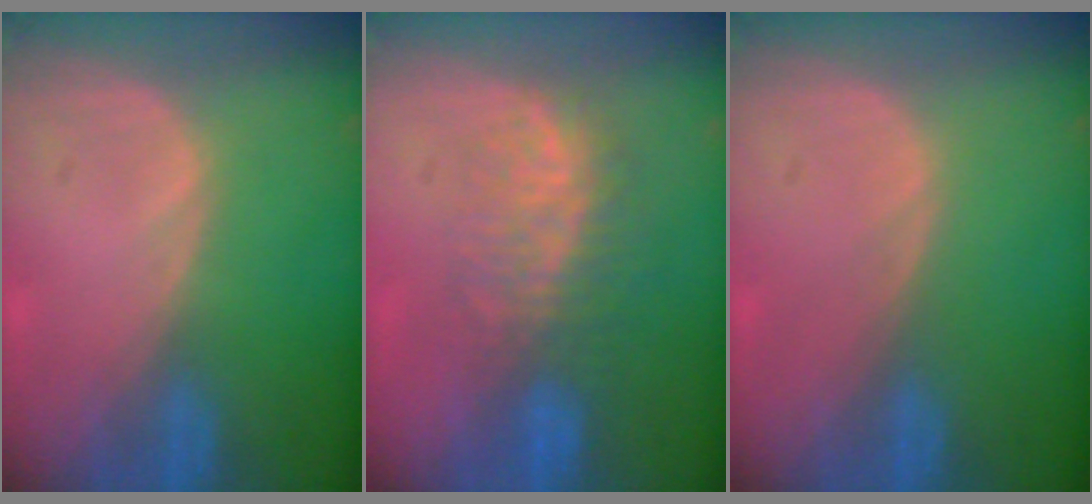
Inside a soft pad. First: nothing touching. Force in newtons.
{"total": 7.7, "press": 7.1, "slide": 3.1}
{"total": 0.0}